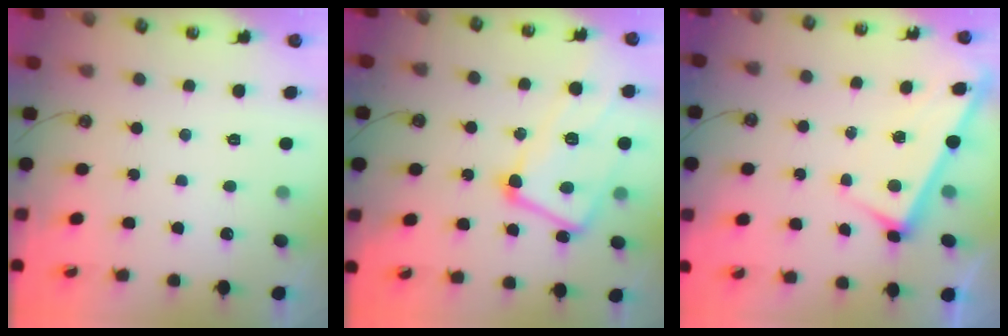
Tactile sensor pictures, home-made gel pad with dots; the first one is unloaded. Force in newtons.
{"total": 8.2, "press": 8.1, "slide": 1.3}
{"total": 2.9, "press": 2.9, "slide": 0.1}